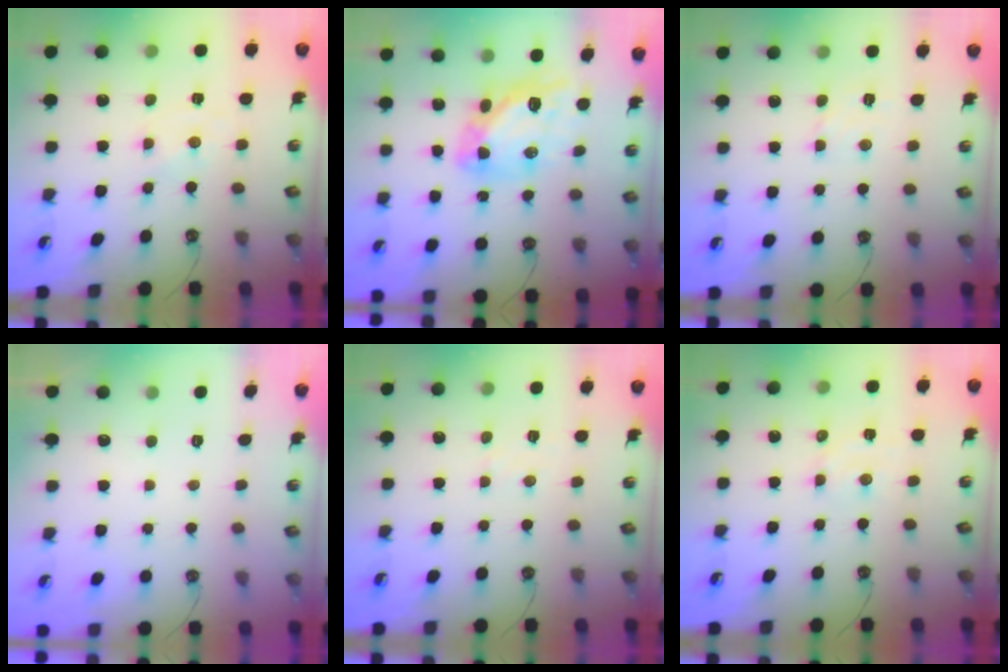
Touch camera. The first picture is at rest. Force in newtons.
{"total": 15.9, "press": 15.8, "slide": 2.0}
{"total": 2.6, "press": 2.5, "slide": 0.7}
{"total": 0.0}
{"total": 2.5, "press": 2.5, "slide": 0.4}
{"total": 2.9, "press": 2.9, "slide": 0.6}